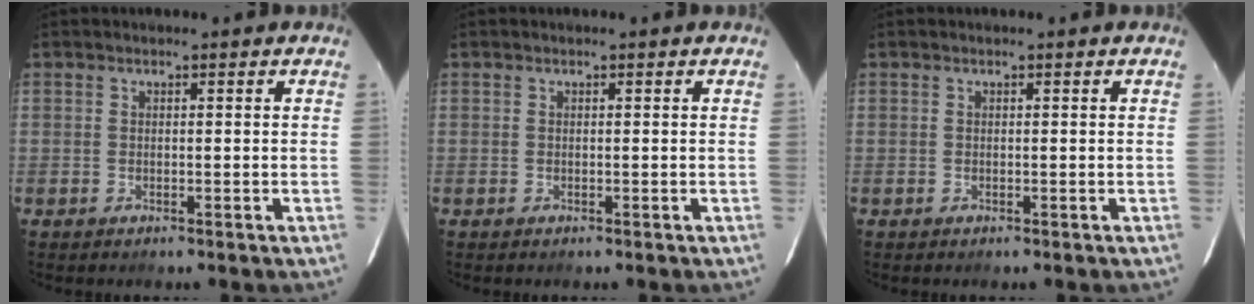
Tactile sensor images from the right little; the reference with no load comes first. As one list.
[{"total": 0.0}, {"total": 0.0}]